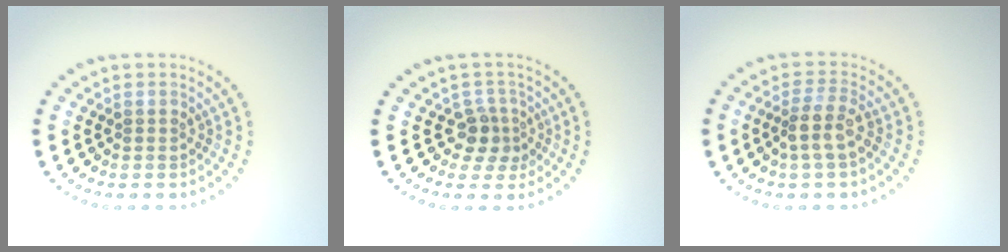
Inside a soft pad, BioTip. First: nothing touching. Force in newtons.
{"total": 2.4, "press": 1.7, "slide": 1.6}
{"total": 2.6, "press": 2.2, "slide": 1.5}